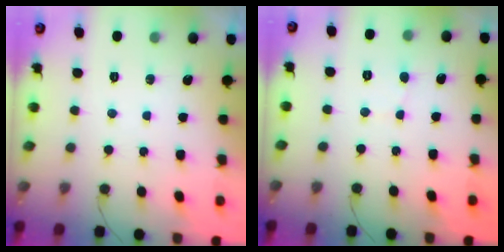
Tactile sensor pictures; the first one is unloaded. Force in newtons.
{"total": 2.6, "press": 2.6, "slide": 0.2}